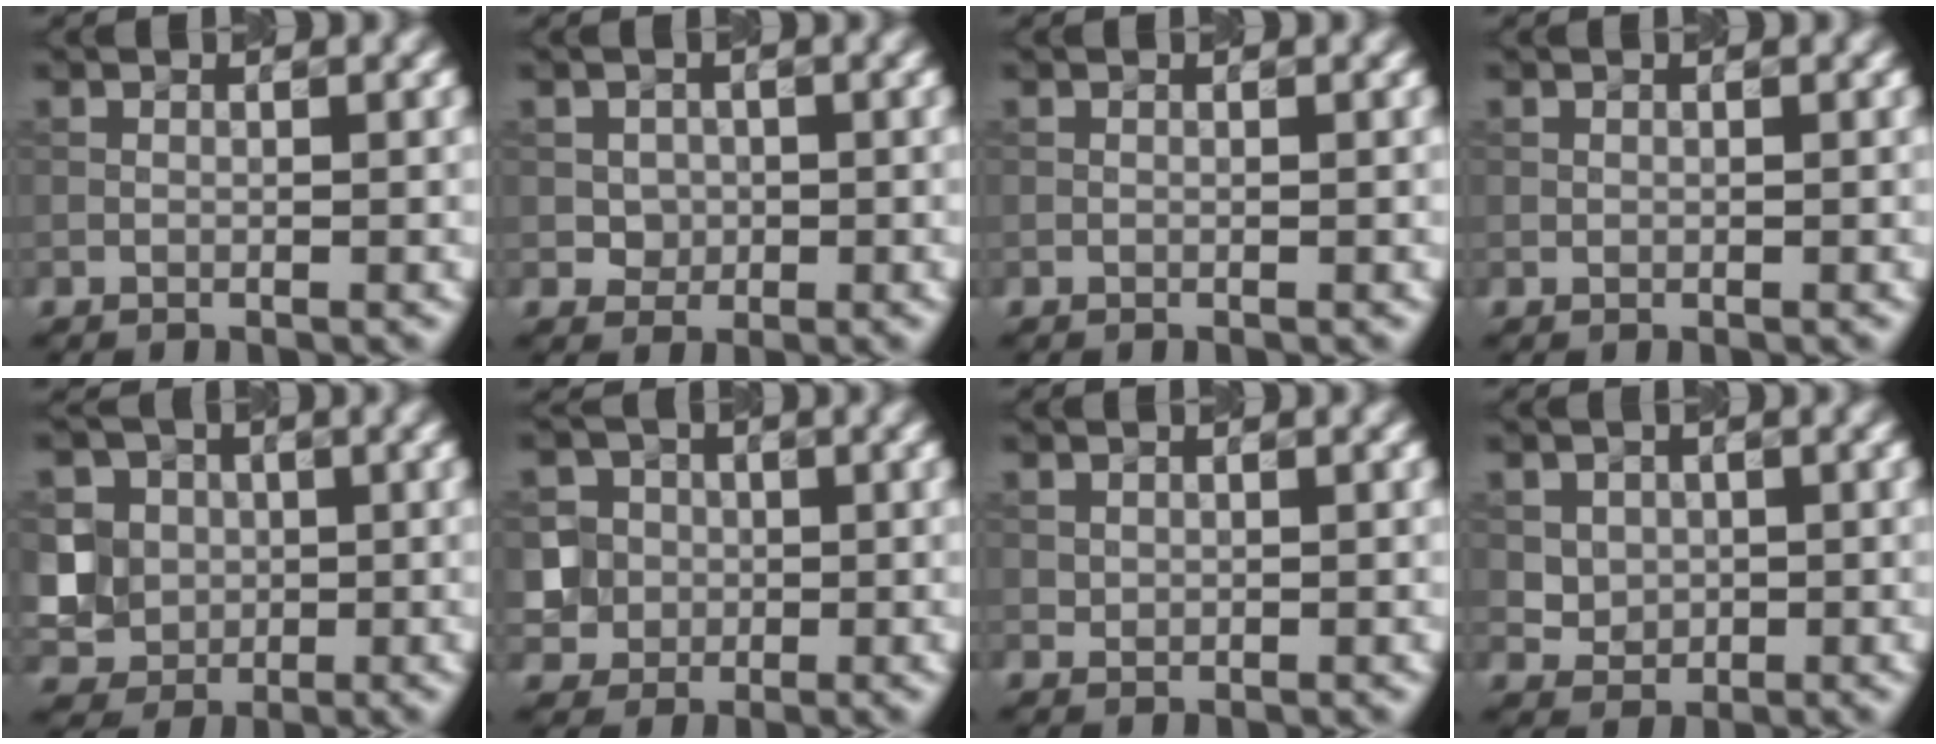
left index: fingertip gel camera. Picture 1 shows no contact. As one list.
[{"total": 1.8, "force": [0.0, 1.7, 0.6], "torque": [-0.005, -0.003, 0.008]}, {"total": 0.0}, {"total": 0.0}, {"total": 7.2, "force": [0.7, 6.5, 2.8], "torque": [-0.071, 0.024, -0.004]}, {"total": 6.5, "force": [-1.0, 6.2, 1.3], "torque": [-0.025, 0.013, -0.030]}, {"total": 0.6, "force": [0.3, 0.5, 0.2], "torque": [-0.004, -0.002, 0.009]}, {"total": 2.7, "force": [0.7, 2.4, 1.0], "torque": [-0.026, -0.007, 0.029]}]